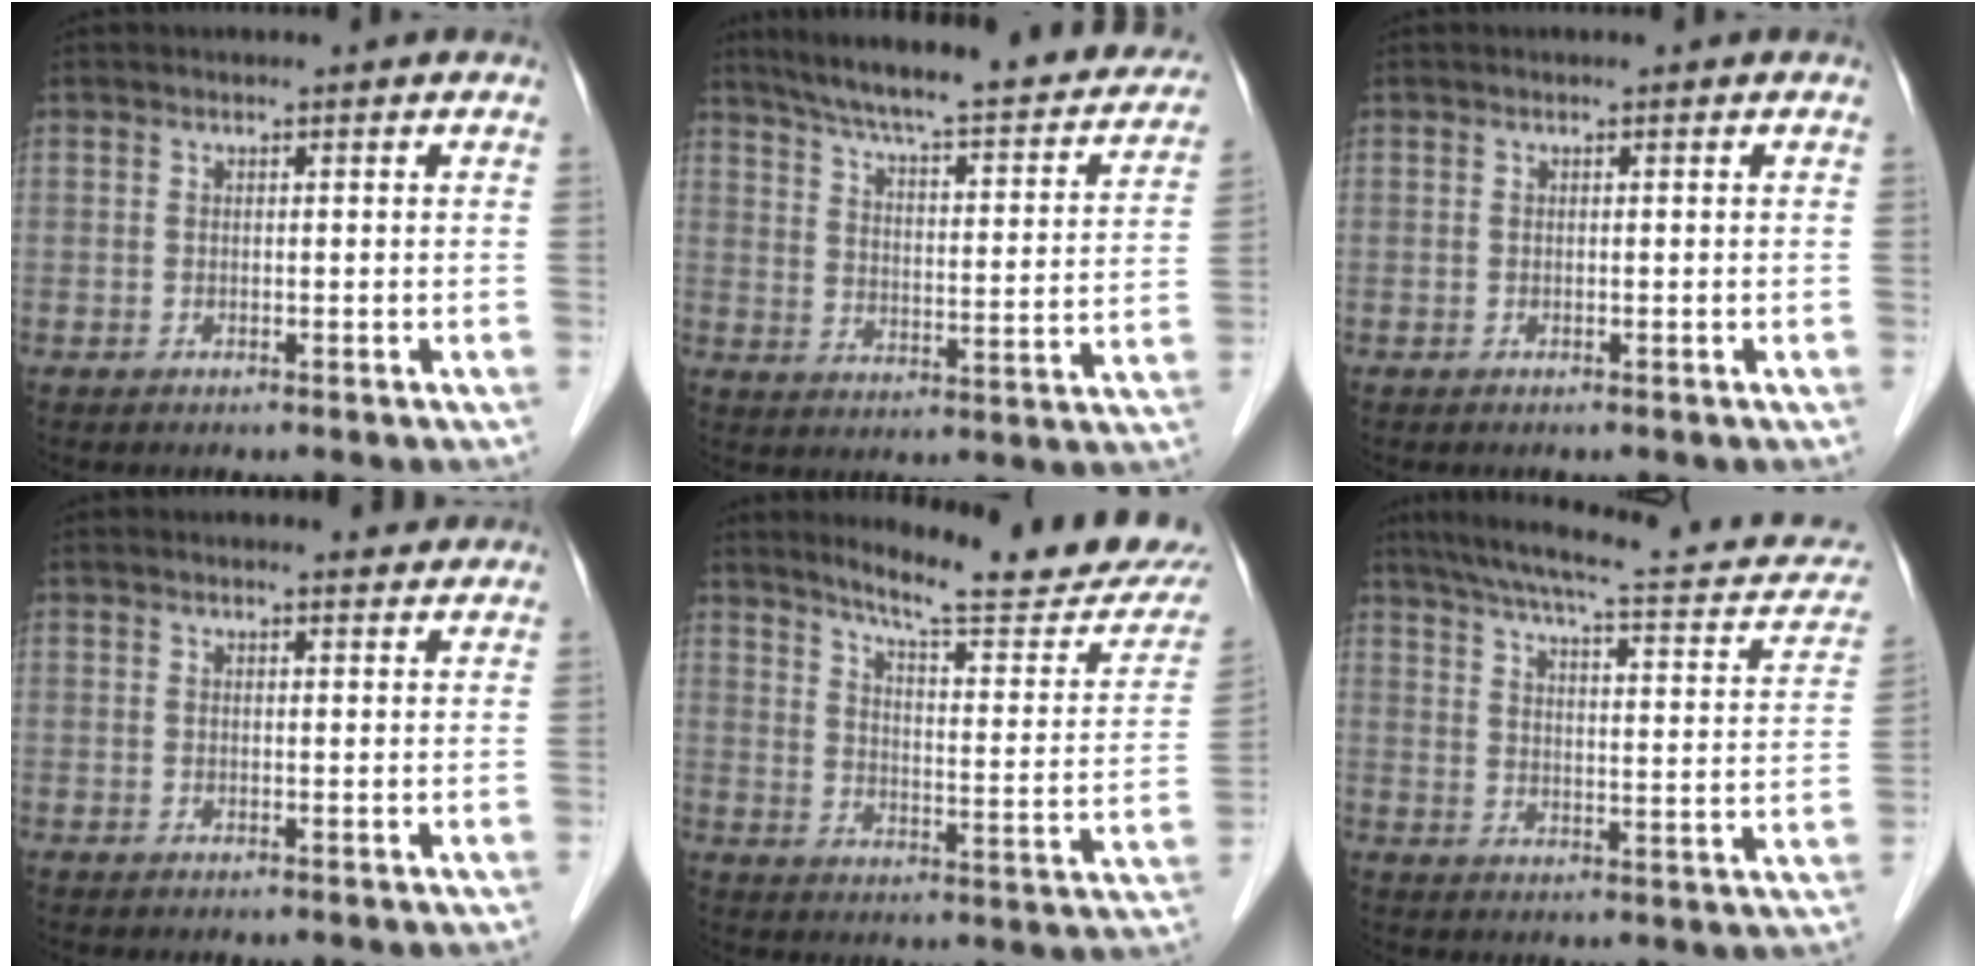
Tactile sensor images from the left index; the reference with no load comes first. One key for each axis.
{"total": 26.9, "fx": 22.6, "fy": 4.4, "fz": 13.9, "tx": -0.207, "ty": -0.016, "tz": 0.288}
{"total": 0.0}
{"total": 2.1, "fx": 2.1, "fy": 0.4, "fz": 0.3, "tx": -0.012, "ty": 0.001, "tz": 0.024}
{"total": 19.1, "fx": 17.1, "fy": 0.8, "fz": 8.4, "tx": -0.116, "ty": -0.069, "tz": 0.219}
{"total": 22.4, "fx": 19.1, "fy": 3.8, "fz": 11.0, "tx": -0.158, "ty": 0.005, "tz": 0.243}